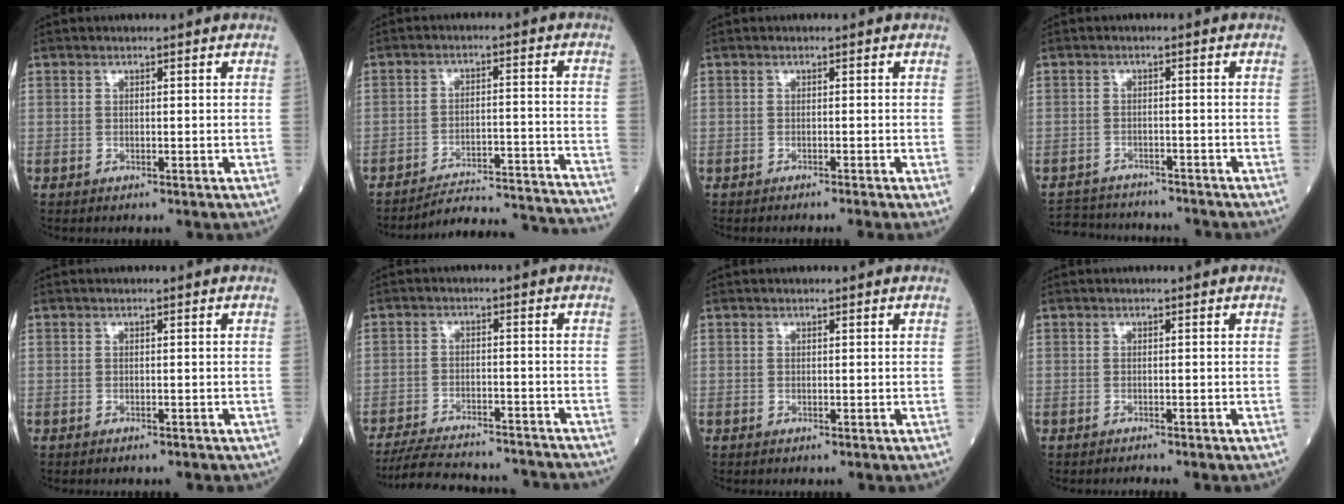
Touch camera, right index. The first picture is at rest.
{"total": 19.7, "force": [-19.4, -1.1, 3.3], "torque": [-0.016, 0.001, -0.255]}
{"total": 2.0, "force": [-1.7, -0.7, 0.8], "torque": [-0.004, 0.006, -0.024]}
{"total": 9.9, "force": [-9.4, 2.0, 2.1], "torque": [-0.042, 0.008, -0.130]}
{"total": 1.6, "force": [-1.5, 0.5, 0.6], "torque": [-0.013, -0.003, -0.014]}
{"total": 17.4, "force": [-16.2, 2.9, 5.6], "torque": [-0.118, -0.013, -0.223]}
{"total": 0.0}
{"total": 0.8, "force": [-0.8, -0.3, 0.0], "torque": [-0.001, -0.001, -0.012]}